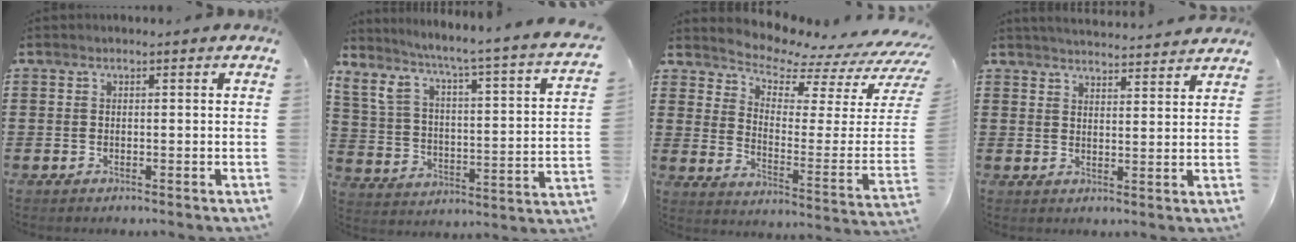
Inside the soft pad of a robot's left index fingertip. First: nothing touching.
{"total": 4.3, "force": [2.7, 0.7, 3.3], "torque": [-0.077, -0.038, 0.034]}
{"total": 5.2, "force": [4.9, 1.0, 1.6], "torque": [-0.047, -0.058, 0.075]}
{"total": 3.6, "force": [3.5, -0.4, 0.3], "torque": [-0.016, -0.021, 0.062]}